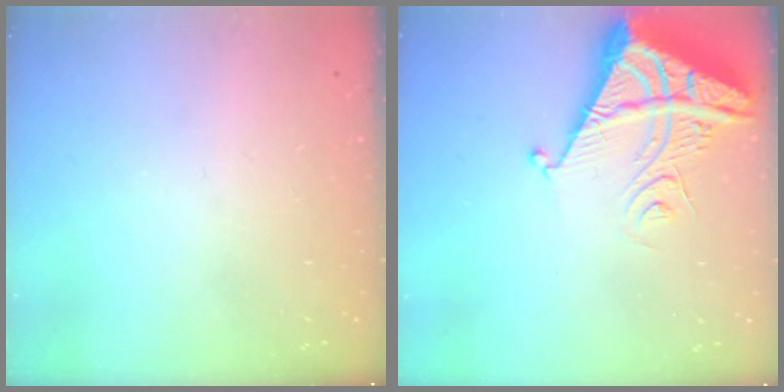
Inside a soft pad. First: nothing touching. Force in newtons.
{"total": 8.5, "press": 8.4, "slide": 0.9}